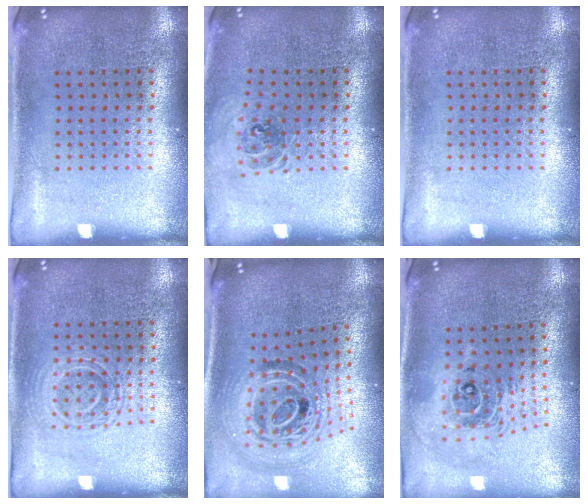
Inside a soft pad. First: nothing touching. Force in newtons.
{"total": 0.9, "press": 0.8, "slide": 0.3}
{"total": 0.0}
{"total": 1.2, "press": 1.2, "slide": 0.3}
{"total": 2.1, "press": 1.6, "slide": 1.3}
{"total": 2.2, "press": 1.7, "slide": 1.5}